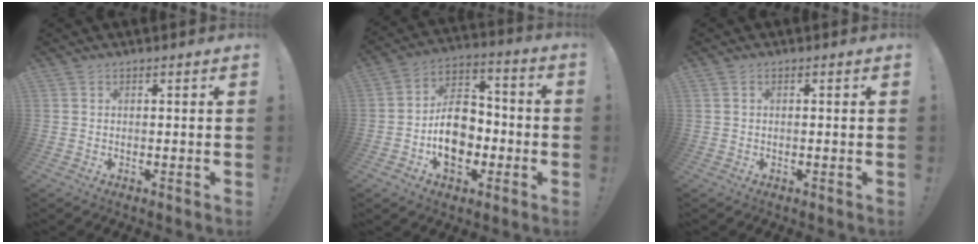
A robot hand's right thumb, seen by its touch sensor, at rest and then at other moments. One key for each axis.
{"total": 15.1, "fx": -3.8, "fy": 10.8, "fz": 9.8, "tx": -0.157, "ty": 0.028, "tz": -0.063}
{"total": 0.6, "fx": -0.2, "fy": 0.4, "fz": 0.5, "tx": -0.013, "ty": 0.004, "tz": -0.002}